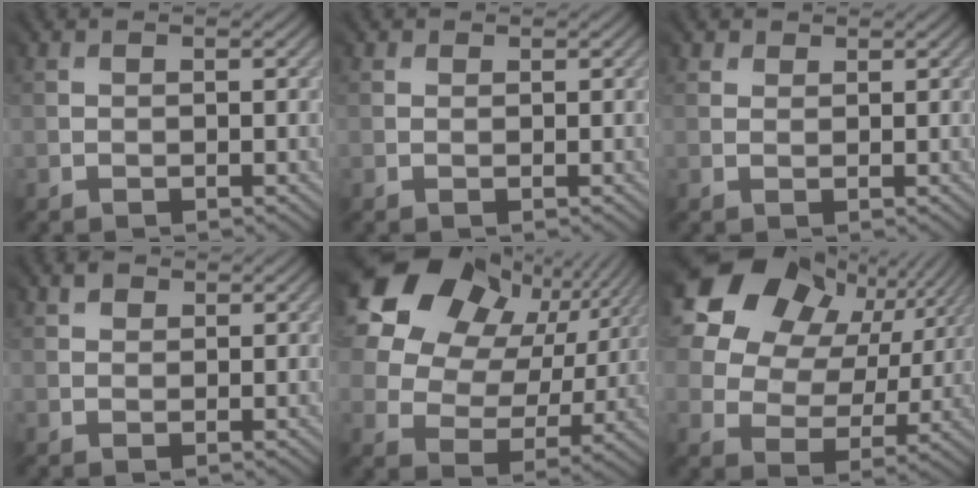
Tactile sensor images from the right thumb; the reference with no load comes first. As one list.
[{"total": 0.8, "force": [0.6, 0.5, -0.2], "torque": [0.007, -0.002, 0.009]}, {"total": 1.7, "force": [1.3, 0.4, -0.9], "torque": [0.012, 0.000, 0.025]}, {"total": 1.4, "force": [1.2, 0.4, -0.5], "torque": [0.006, 0.002, 0.019]}, {"total": 17.5, "force": [8.7, 12.3, 8.8], "torque": [-0.213, 0.064, 0.160]}, {"total": 17.7, "force": [9.0, 12.5, 8.6], "torque": [-0.218, 0.073, 0.172]}]